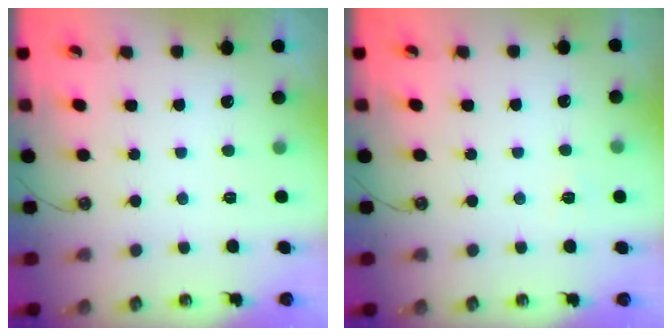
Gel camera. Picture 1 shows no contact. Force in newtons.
{"total": 3.3, "press": 3.3, "slide": 0.4}